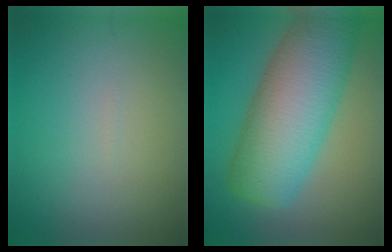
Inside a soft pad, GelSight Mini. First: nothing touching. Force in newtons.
{"total": 11.6, "press": 11.6, "slide": 0.4}